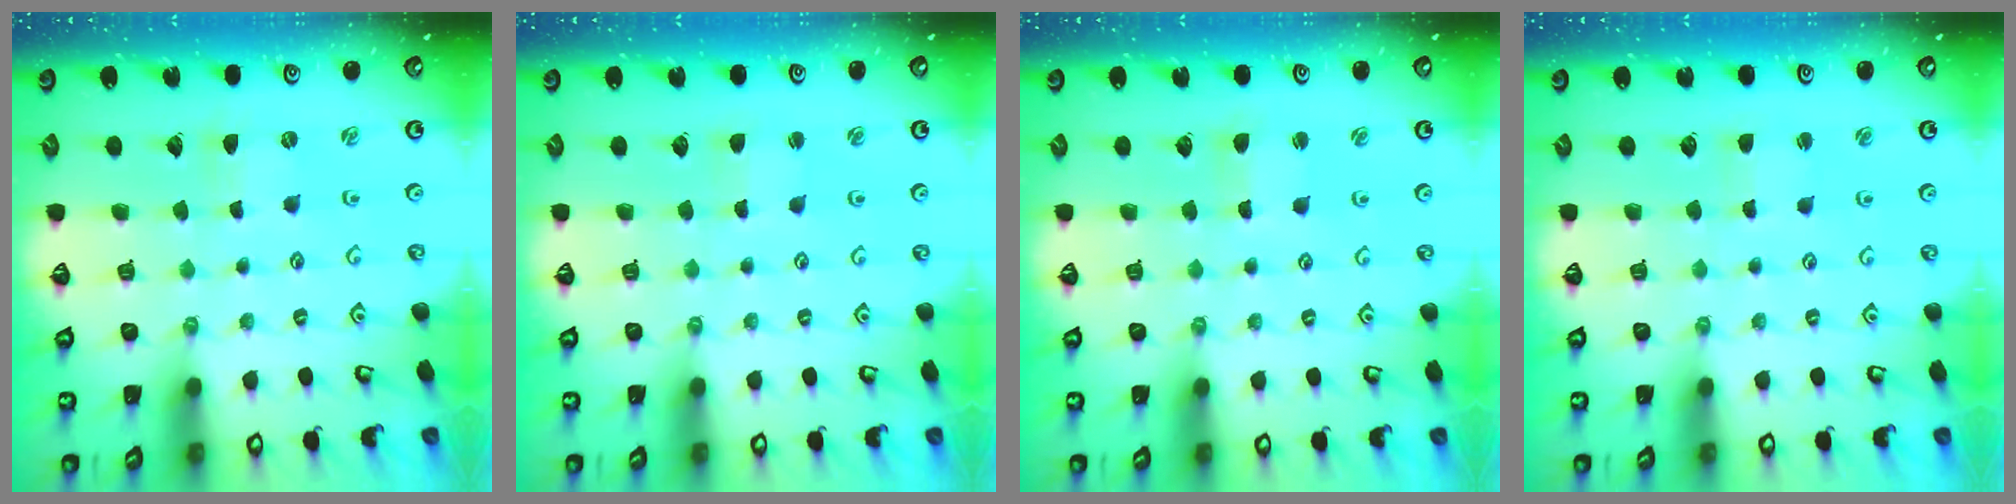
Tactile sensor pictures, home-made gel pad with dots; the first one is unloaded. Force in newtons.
{"total": 2.2, "press": 2.2, "slide": 0.1}
{"total": 1.6, "press": 1.6, "slide": 0.4}
{"total": 1.3, "press": 1.3, "slide": 0.3}